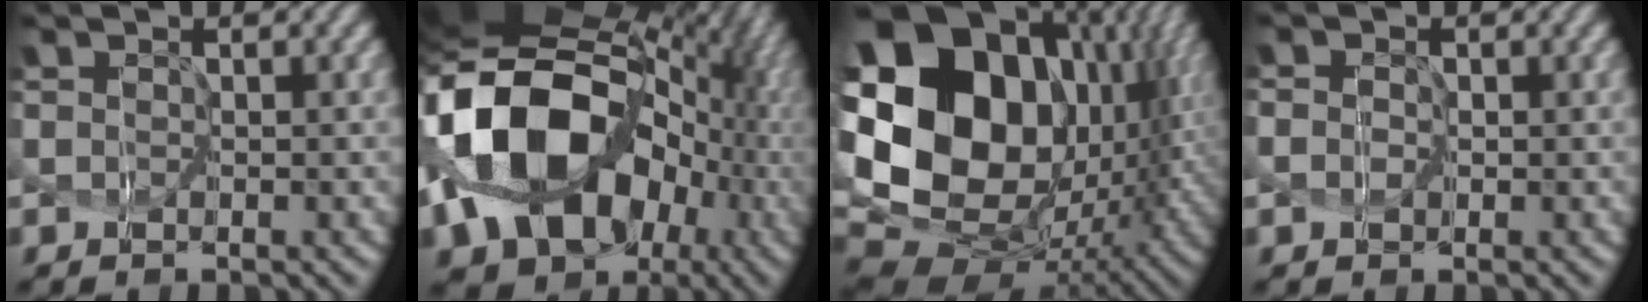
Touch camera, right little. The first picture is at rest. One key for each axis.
{"total": 18.1, "fx": -1.9, "fy": 13.9, "fz": 11.5, "tx": -0.251, "ty": 0.000, "tz": -0.028}
{"total": 21.5, "fx": 4.5, "fy": 15.4, "fz": 14.3, "tx": -0.318, "ty": 0.014, "tz": 0.109}
{"total": 1.2, "fx": -0.2, "fy": 1.0, "fz": 0.6, "tx": -0.011, "ty": 0.006, "tz": -0.004}